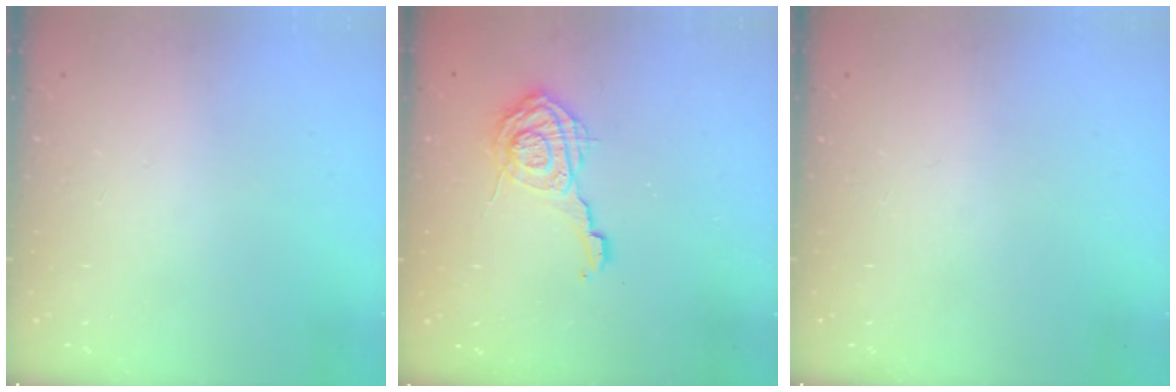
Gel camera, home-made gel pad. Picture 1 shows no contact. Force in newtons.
{"total": 11.2, "press": 11.2, "slide": 1.3}
{"total": 0.0}